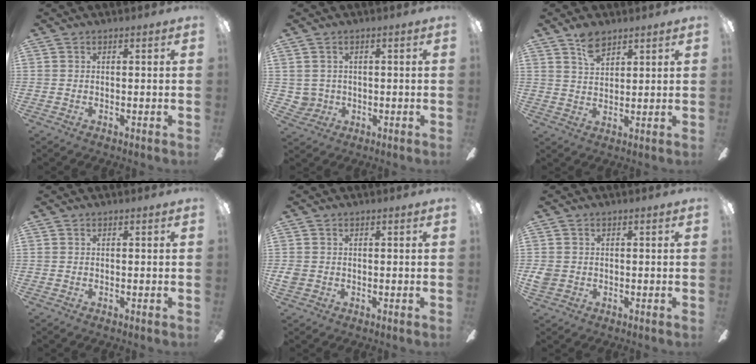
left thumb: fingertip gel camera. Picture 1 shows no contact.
{"total": 3.3, "force": [1.0, 3.2, 0.1], "torque": [-0.014, 0.004, 0.022]}
{"total": 5.9, "force": [4.3, 3.1, 2.5], "torque": [-0.045, -0.014, 0.079]}
{"total": 0.0}
{"total": 1.9, "force": [0.1, 1.8, 0.7], "torque": [-0.013, 0.004, 0.002]}
{"total": 2.7, "force": [0.1, 2.5, 1.0], "torque": [-0.018, 0.006, 0.003]}